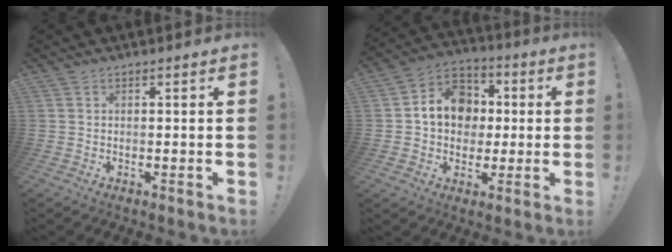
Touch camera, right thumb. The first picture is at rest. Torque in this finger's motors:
{"motor_torque": [1.72, 1.72, 0.24, -0.21, 0.01]}